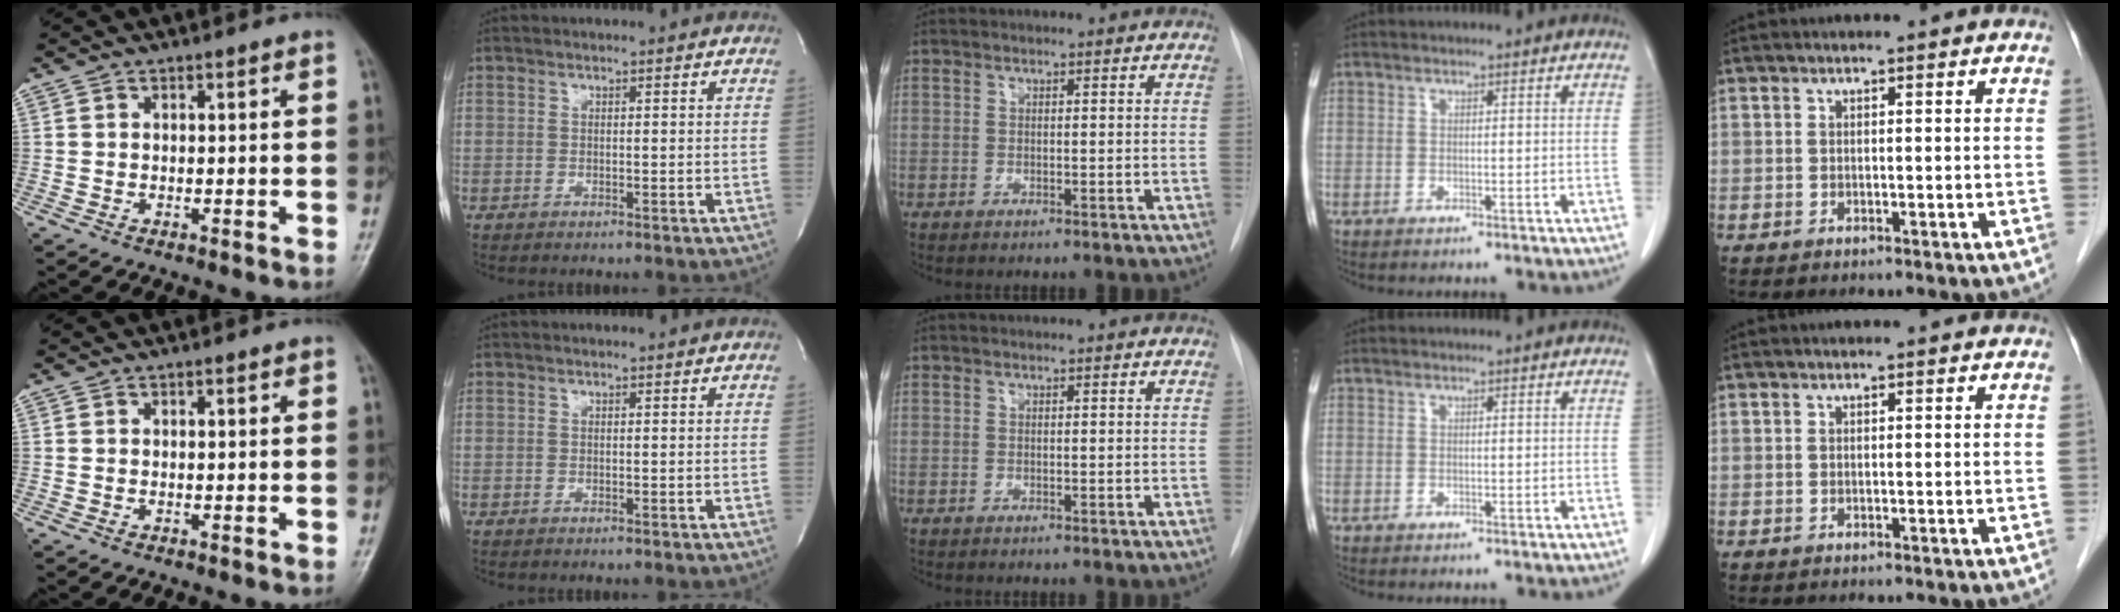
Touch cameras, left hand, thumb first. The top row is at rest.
{}